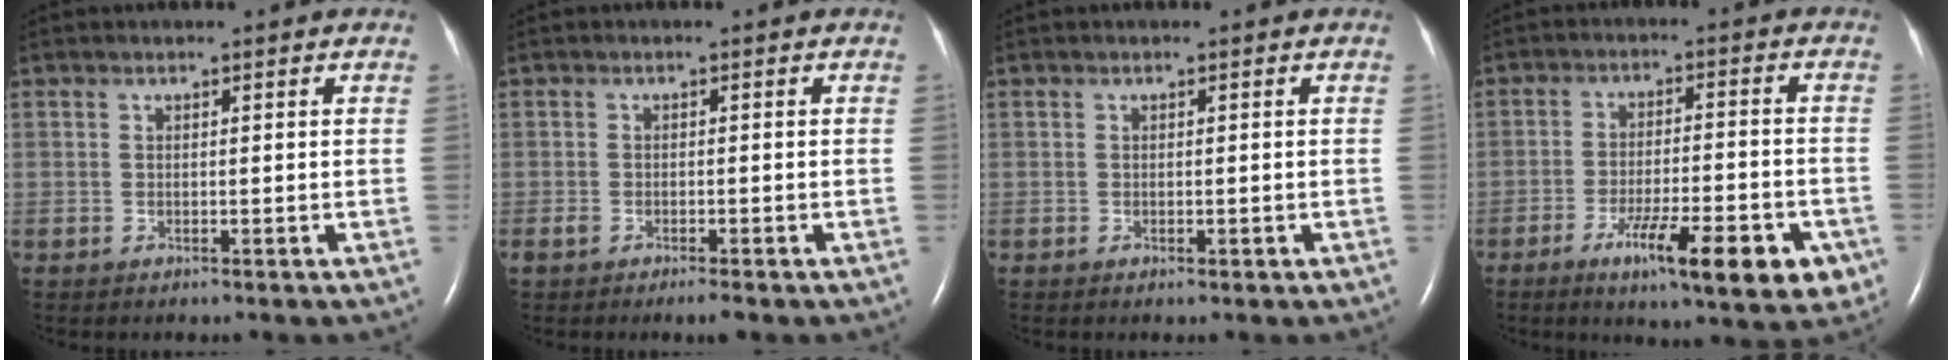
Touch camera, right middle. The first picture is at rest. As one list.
[{"total": 2.3, "force": [-1.6, 0.5, 1.5], "torque": [-0.032, -0.005, -0.025]}, {"total": 0.5, "force": [-0.2, 0.3, 0.4], "torque": [-0.006, -0.001, -0.002]}, {"total": 13.4, "force": [-6.7, 2.7, 11.3], "torque": [-0.141, -0.008, -0.091]}]